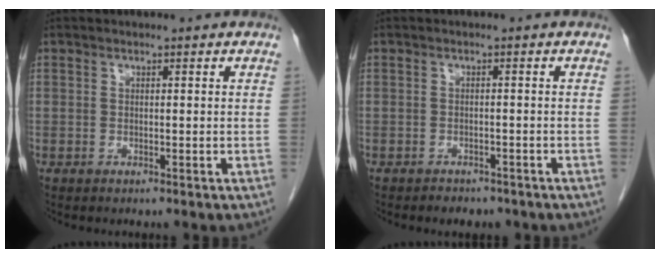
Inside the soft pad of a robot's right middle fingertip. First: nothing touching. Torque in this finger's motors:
{"motor_torque": [-0.11, 0.13, -0.05, 0.01]}